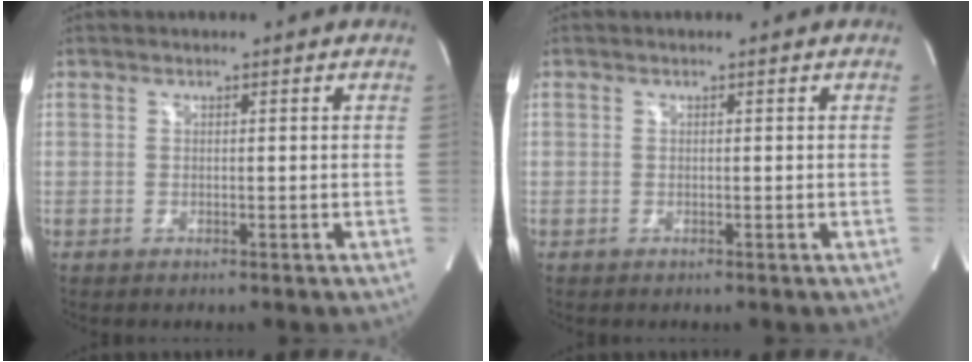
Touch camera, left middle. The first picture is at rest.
{"total": 0.0}